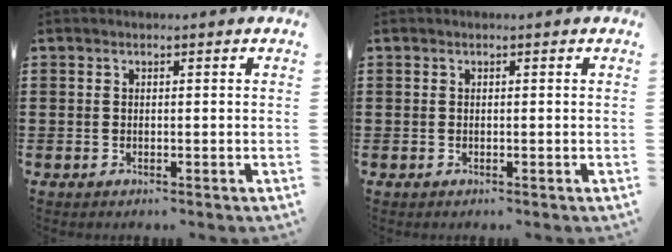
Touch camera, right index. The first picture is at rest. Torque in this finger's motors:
{"motor_torque": [-0.09, 0.05, 0.00, -0.01]}